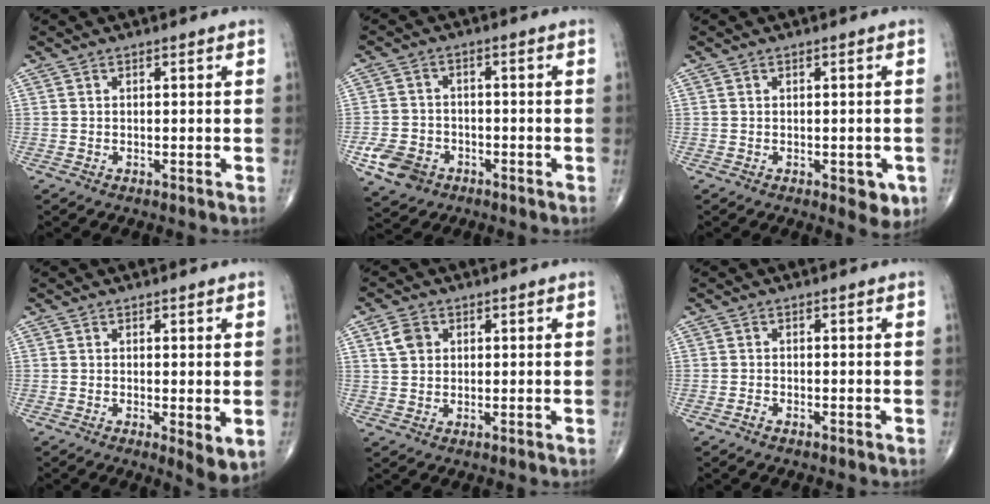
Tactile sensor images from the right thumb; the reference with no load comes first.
{"total": 7.2, "force": [-3.4, 5.7, 3.0], "torque": [-0.048, 0.017, -0.055]}
{"total": 4.1, "force": [-1.4, 2.0, 3.3], "torque": [-0.019, -0.004, -0.013]}
{"total": 4.3, "force": [-0.4, 1.3, 4.1], "torque": [-0.062, -0.016, -0.007]}
{"total": 4.2, "force": [1.4, 3.3, 2.1], "torque": [-0.028, 0.001, 0.027]}
{"total": 0.8, "force": [-0.7, 0.3, 0.4], "torque": [-0.011, 0.002, -0.014]}